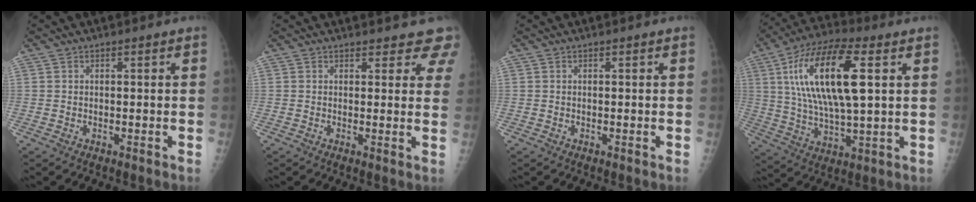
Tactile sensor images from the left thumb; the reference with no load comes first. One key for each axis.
{"total": 5.6, "fx": 5.1, "fy": 2.2, "fz": 0.4, "tx": 0.039, "ty": -0.023, "tz": 0.030}
{"total": 0.0}
{"total": 20.3, "fx": 5.5, "fy": 6.8, "fz": 18.3, "tx": -0.349, "ty": 0.001, "tz": 0.096}